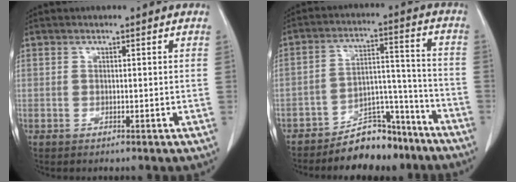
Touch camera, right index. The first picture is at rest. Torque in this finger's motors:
{"motor_torque": [0.95, -0.88, 0.40, 0.05]}